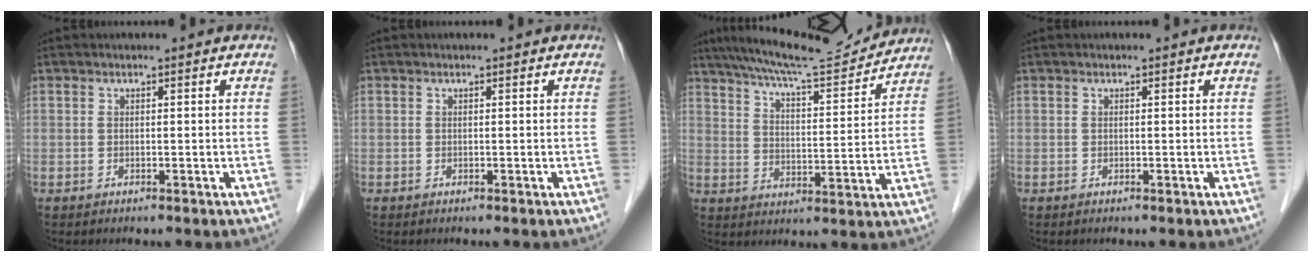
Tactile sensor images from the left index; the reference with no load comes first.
{"total": 0.0}
{"total": 14.3, "force": [13.5, 0.4, 4.8], "torque": [-0.086, 0.002, 0.203]}
{"total": 0.0}